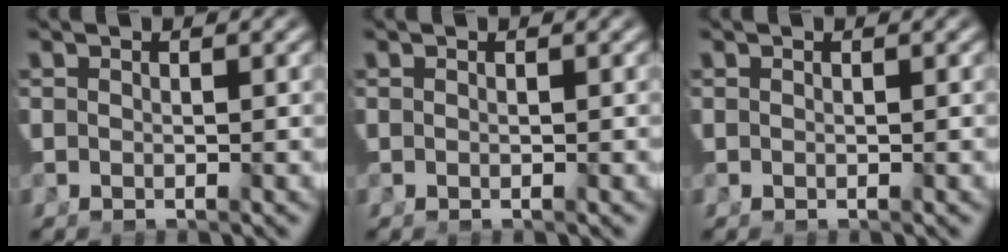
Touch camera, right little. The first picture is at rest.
{"total": 0.0}
{"total": 0.0}